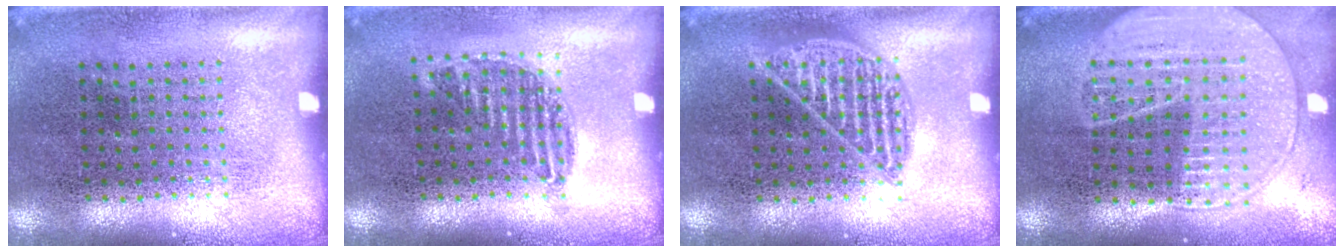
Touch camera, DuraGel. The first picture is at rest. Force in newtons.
{"total": 0.9, "press": 0.8, "slide": 0.5}
{"total": 1.0, "press": 1.0, "slide": 0.1}
{"total": 2.0, "press": 1.8, "slide": 1.0}